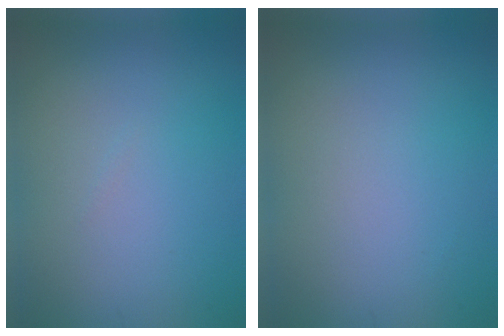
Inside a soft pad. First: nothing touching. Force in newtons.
{"total": 0.0}